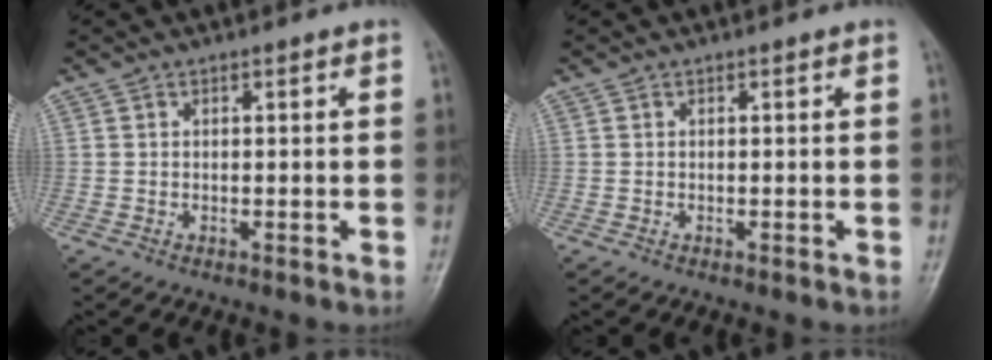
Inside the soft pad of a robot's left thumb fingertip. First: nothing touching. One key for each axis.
{"total": 0.0}